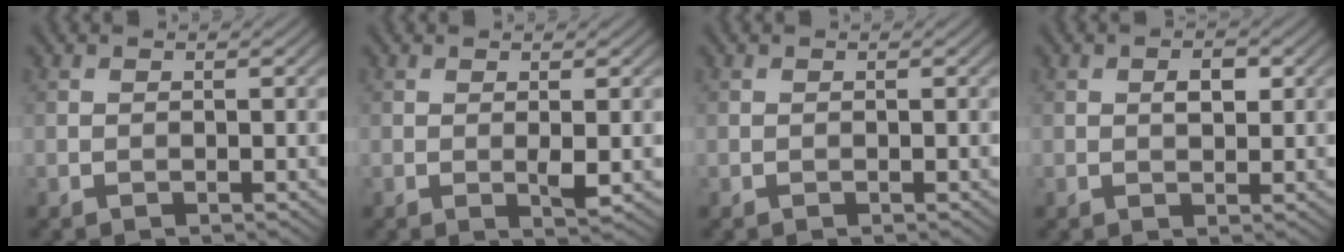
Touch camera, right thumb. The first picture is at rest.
{"total": 1.7, "force": [0.1, 0.2, 1.7], "torque": [-0.034, -0.004, 0.002]}
{"total": 0.0}
{"total": 2.2, "force": [0.6, 1.2, 1.8], "torque": [-0.028, -0.001, 0.008]}